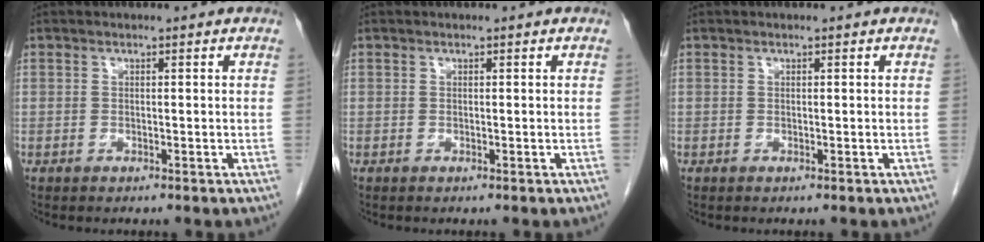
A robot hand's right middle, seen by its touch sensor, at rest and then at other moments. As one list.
[{"total": 0.0}, {"total": 0.0}]